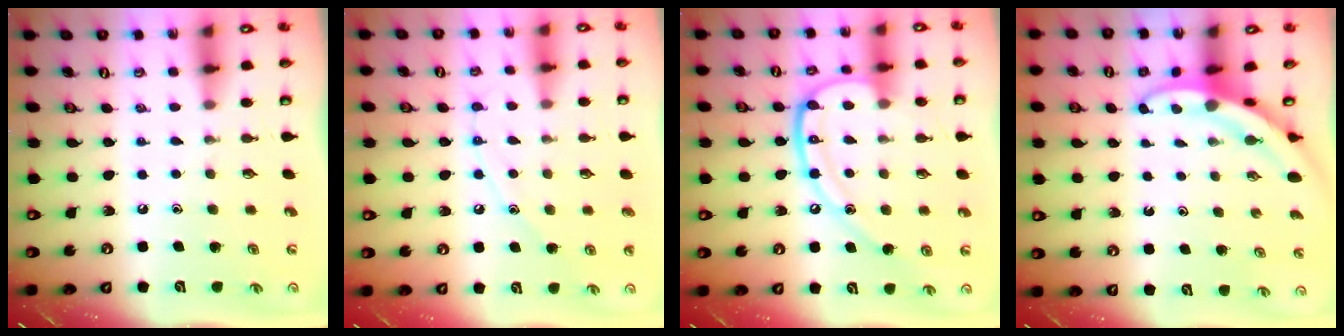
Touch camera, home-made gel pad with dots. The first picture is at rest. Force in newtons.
{"total": 8.0, "press": 7.9, "slide": 0.6}
{"total": 14.5, "press": 14.5, "slide": 0.8}
{"total": 3.6, "press": 3.5, "slide": 0.4}